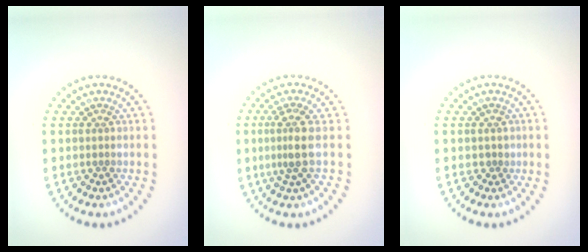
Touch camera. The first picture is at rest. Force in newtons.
{"total": 2.6, "press": 1.9, "slide": 1.8}
{"total": 0.6, "press": 0.3, "slide": 0.5}